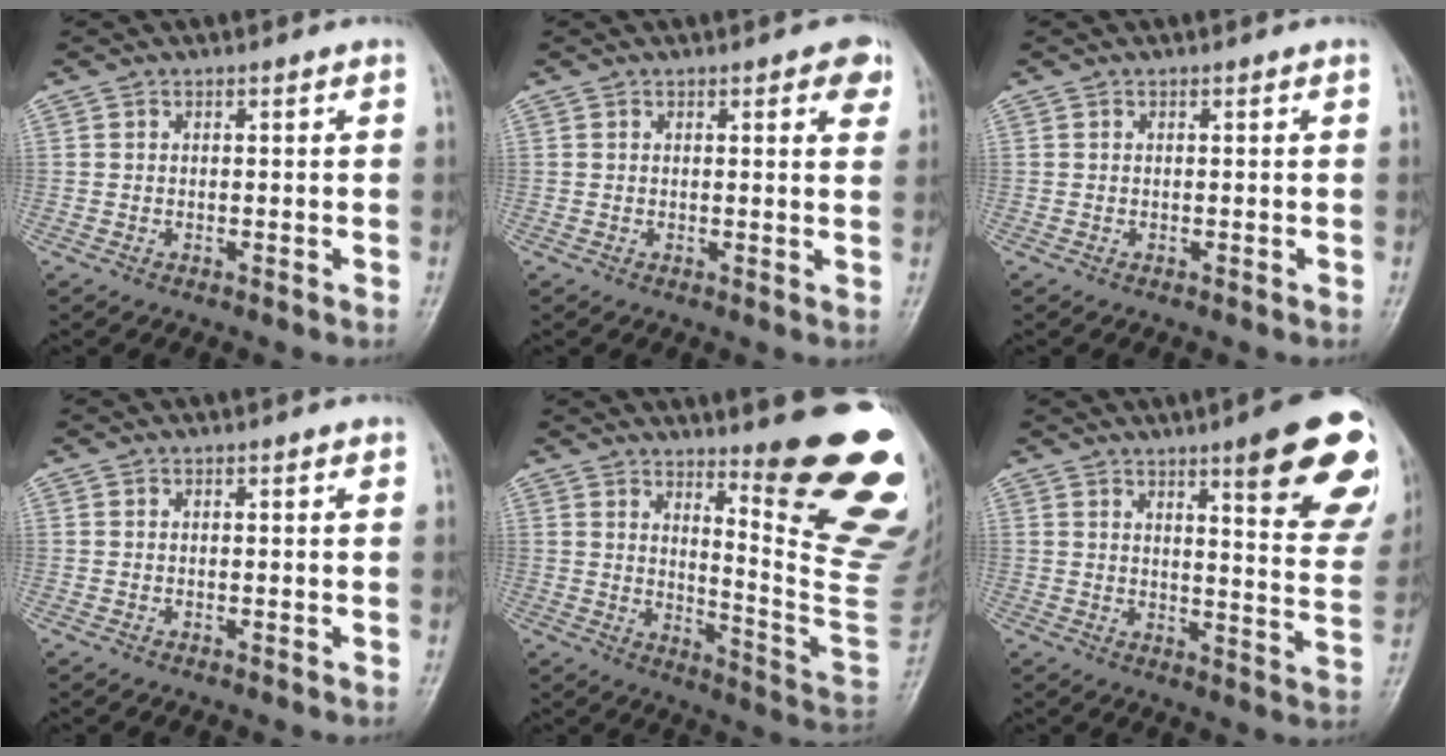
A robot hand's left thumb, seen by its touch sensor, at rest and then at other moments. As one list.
[{"total": 4.1, "force": [2.0, 1.6, 3.2], "torque": [-0.021, -0.005, 0.016]}, {"total": 0.0}, {"total": 0.6, "force": [0.3, 0.3, 0.4], "torque": [-0.005, -0.001, 0.002]}, {"total": 24.1, "force": [12.0, 4.2, 20.4], "torque": [-0.210, -0.085, 0.178]}, {"total": 19.3, "force": [10.5, 4.0, 15.6], "torque": [-0.165, -0.049, 0.131]}]